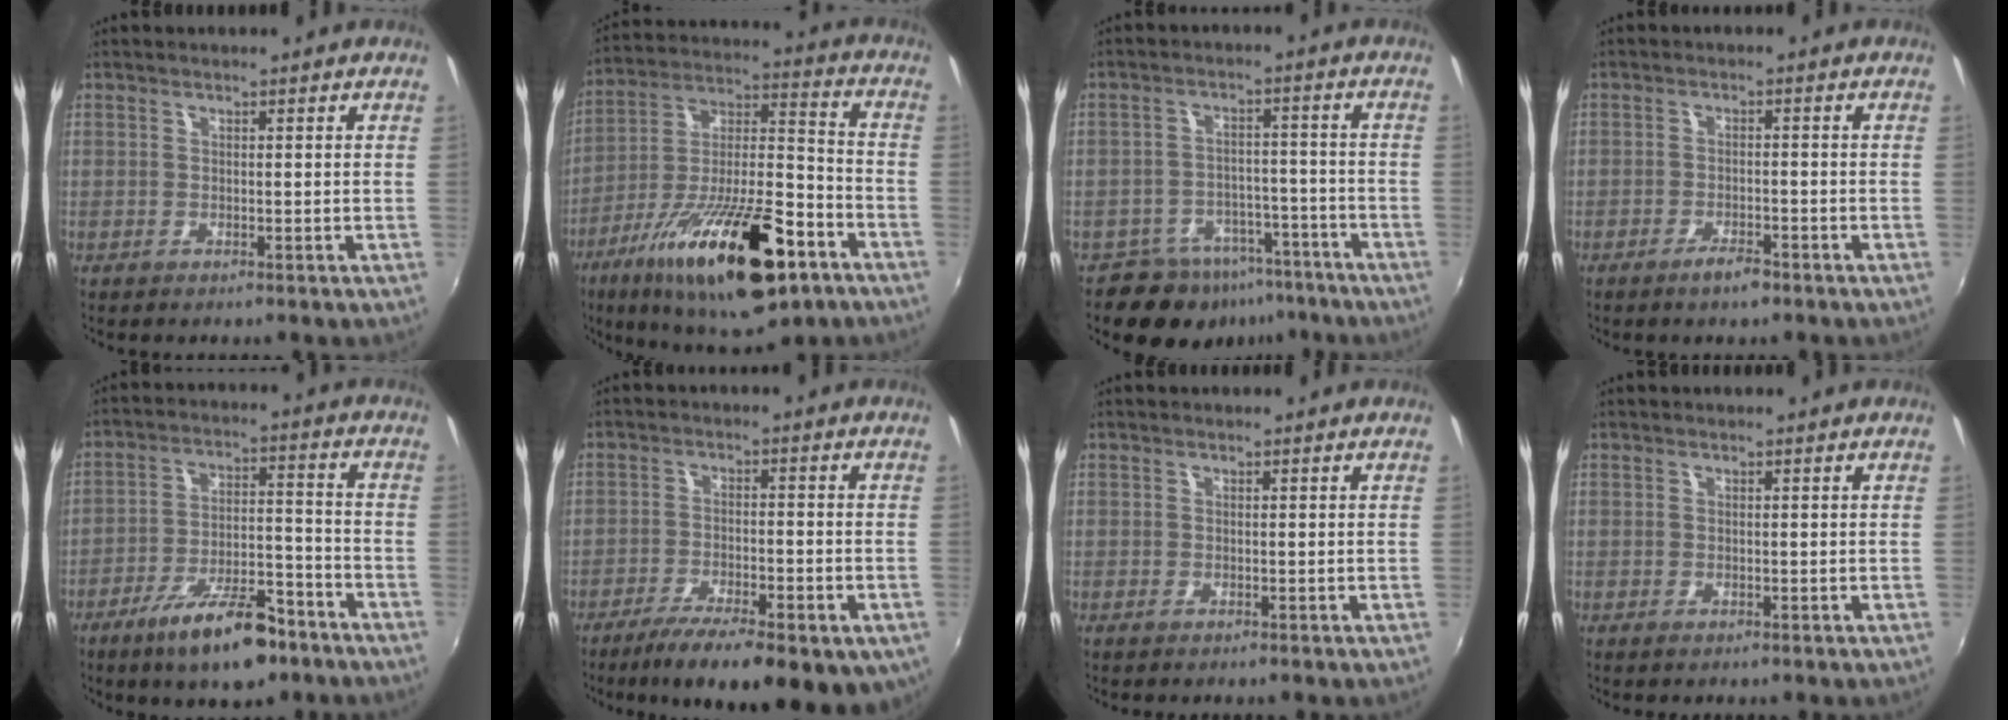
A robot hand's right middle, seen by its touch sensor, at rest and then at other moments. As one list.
[{"total": 26.1, "force": [-13.5, 8.5, 20.6], "torque": [-0.348, -0.028, -0.215]}, {"total": 10.5, "force": [-7.8, 6.3, 3.1], "torque": [-0.065, 0.018, -0.098]}, {"total": 3.1, "force": [-2.3, 0.9, 1.8], "torque": [-0.044, -0.001, -0.041]}, {"total": 13.8, "force": [-9.6, 4.3, 9.0], "torque": [-0.164, 0.000, -0.148]}, {"total": 17.3, "force": [-10.7, 5.7, 12.3], "torque": [-0.205, -0.041, -0.153]}, {"total": 0.0}, {"total": 0.0}]